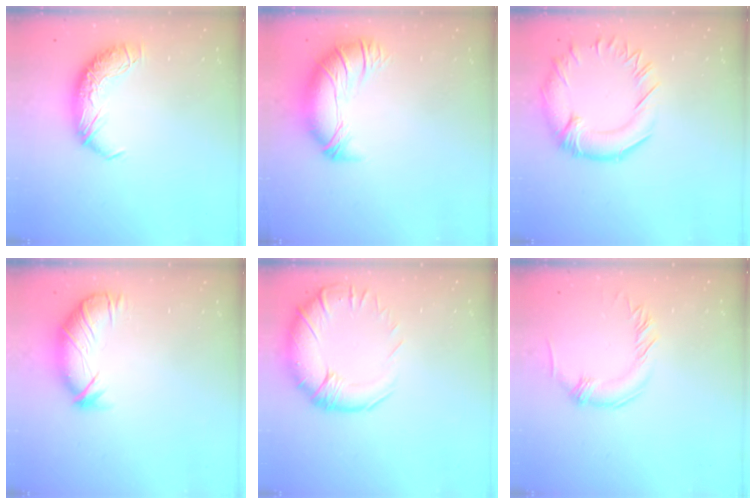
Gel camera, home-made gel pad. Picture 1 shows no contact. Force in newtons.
{"total": 2.8, "press": 0.9, "slide": 2.6}
{"total": 3.3, "press": 3.0, "slide": 1.5}
{"total": 3.2, "press": 2.6, "slide": 1.8}
{"total": 4.5, "press": 2.3, "slide": 3.9}
{"total": 0.8, "press": 0.8, "slide": 0.0}